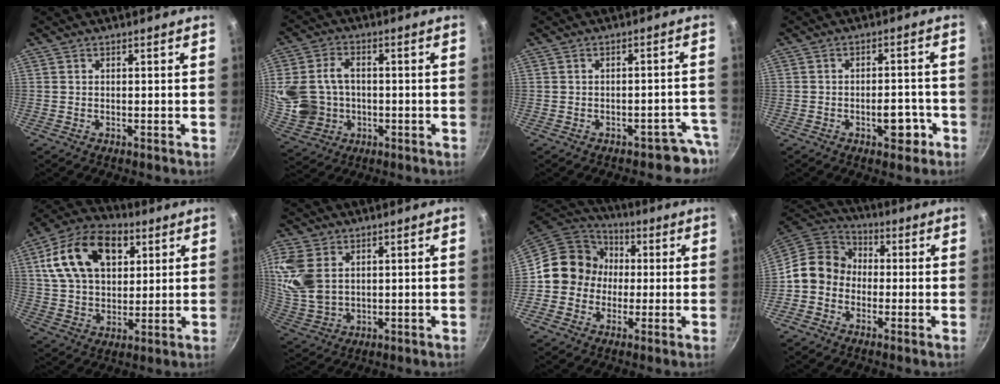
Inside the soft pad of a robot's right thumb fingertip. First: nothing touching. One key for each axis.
{"total": 12.6, "fx": -0.2, "fy": 10.0, "fz": 7.7, "tx": -0.139, "ty": 0.010, "tz": 0.011}
{"total": 4.3, "fx": -3.5, "fy": 2.3, "fz": 1.0, "tx": 0.033, "ty": 0.047, "tz": -0.035}
{"total": 5.5, "fx": -2.6, "fy": 3.0, "fz": 3.9, "tx": -0.026, "ty": 0.021, "tz": -0.031}
{"total": 19.5, "fx": 7.1, "fy": 12.6, "fz": 13.1, "tx": -0.208, "ty": 0.002, "tz": 0.115}
{"total": 11.2, "fx": 3.6, "fy": 7.6, "fz": 7.4, "tx": -0.150, "ty": -0.016, "tz": 0.081}
{"total": 12.7, "fx": 0.3, "fy": 11.7, "fz": 5.0, "tx": -0.041, "ty": 0.028, "tz": -0.017}
{"total": 10.2, "fx": -1.2, "fy": 9.0, "fz": 4.7, "tx": -0.050, "ty": 0.033, "tz": -0.049}